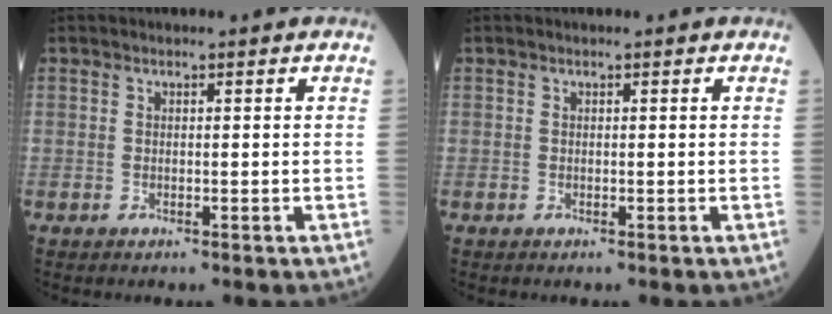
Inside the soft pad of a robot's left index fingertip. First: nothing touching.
{"total": 0.0}